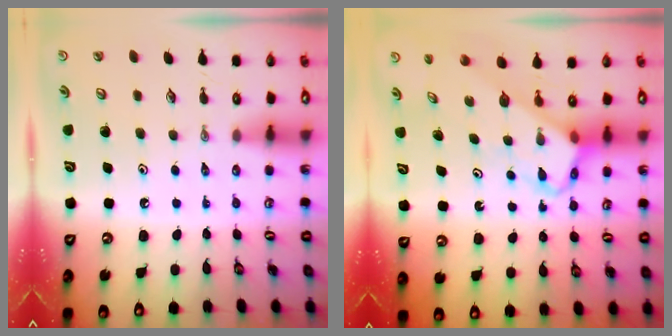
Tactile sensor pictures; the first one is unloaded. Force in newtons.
{"total": 3.9, "press": 3.9, "slide": 0.3}